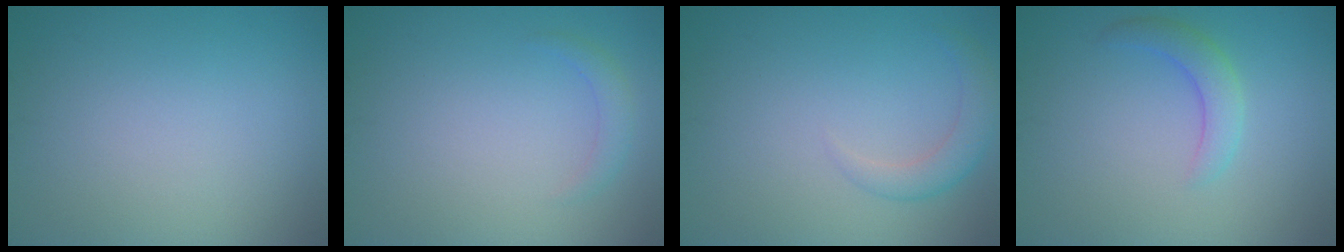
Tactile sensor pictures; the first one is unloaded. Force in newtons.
{"total": 1.3, "press": 1.3, "slide": 0.1}
{"total": 2.2, "press": 2.2, "slide": 0.1}
{"total": 2.4, "press": 2.4, "slide": 0.1}